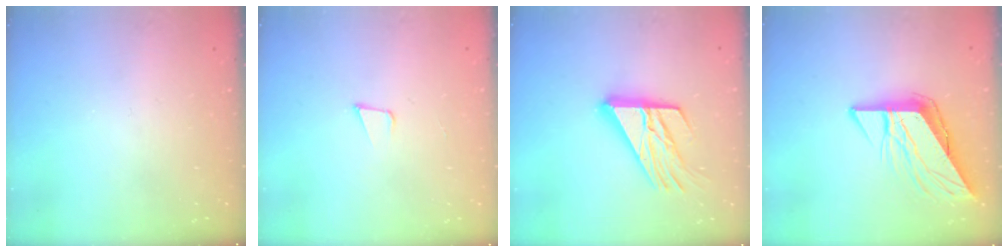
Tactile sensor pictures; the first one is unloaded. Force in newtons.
{"total": 3.4, "press": 2.2, "slide": 2.6}
{"total": 17.2, "press": 17.1, "slide": 1.8}
{"total": 10.6, "press": 10.5, "slide": 1.3}